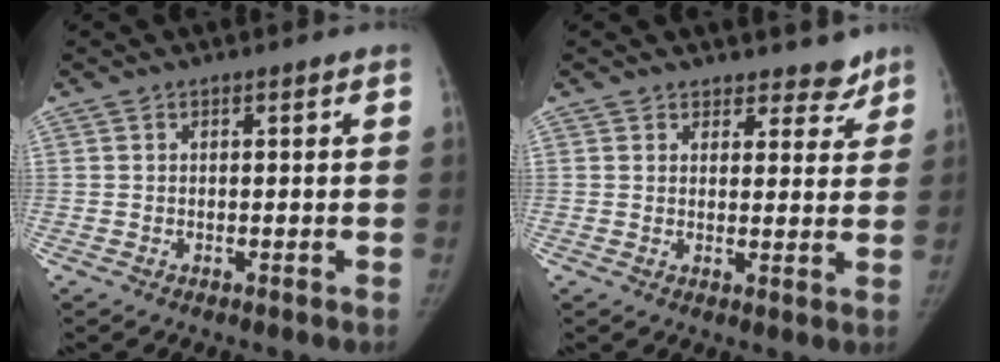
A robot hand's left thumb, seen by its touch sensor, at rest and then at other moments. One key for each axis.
{"total": 5.0, "fx": 4.2, "fy": 2.7, "fz": 0.7, "tx": 0.031, "ty": -0.029, "tz": 0.047}